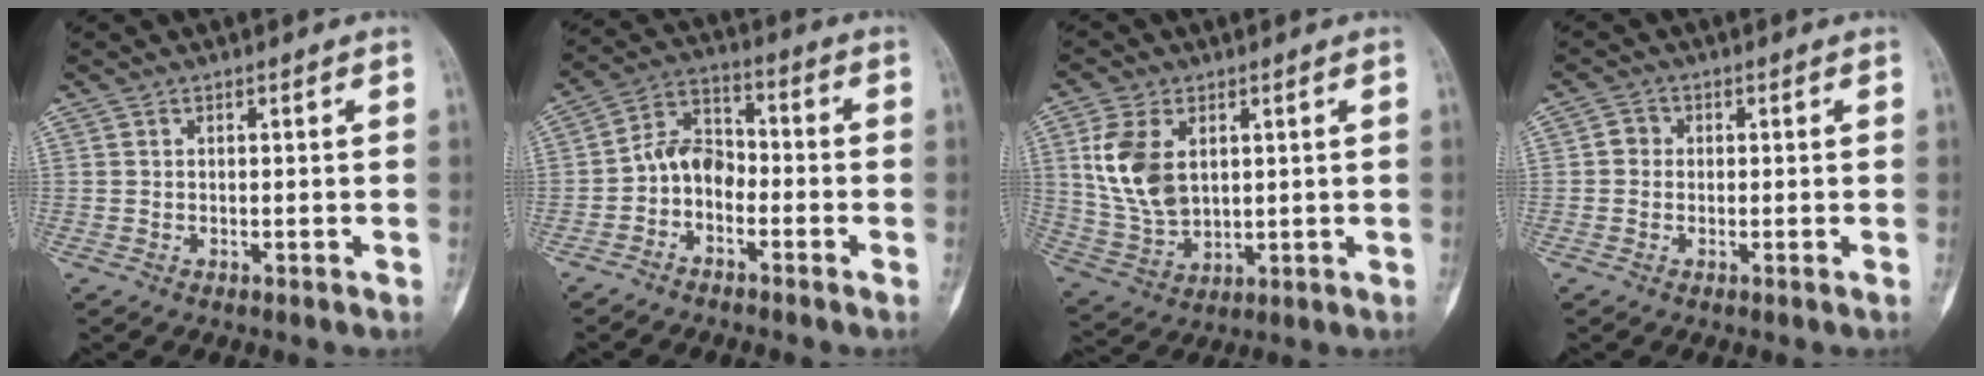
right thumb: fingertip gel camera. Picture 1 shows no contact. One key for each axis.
{"total": 7.2, "fx": -2.5, "fy": 5.2, "fz": 4.3, "tx": -0.063, "ty": 0.040, "tz": -0.062}
{"total": 11.6, "fx": 3.0, "fy": 7.4, "fz": 8.4, "tx": -0.162, "ty": -0.010, "tz": 0.071}
{"total": 1.9, "fx": 0.0, "fy": 1.8, "fz": 0.6, "tx": 0.003, "ty": 0.007, "tz": -0.007}